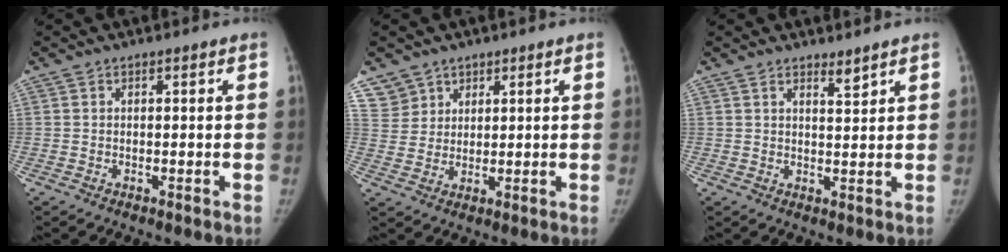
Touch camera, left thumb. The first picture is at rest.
{"total": 5.0, "force": [3.5, 3.5, -0.7], "torque": [0.044, -0.027, 0.068]}
{"total": 2.1, "force": [1.8, 0.2, 0.9], "torque": [-0.011, -0.020, 0.032]}